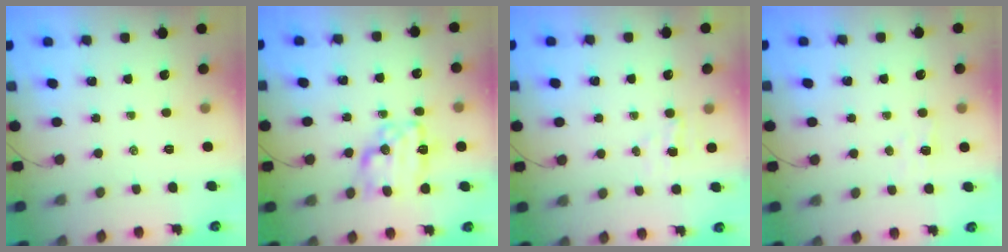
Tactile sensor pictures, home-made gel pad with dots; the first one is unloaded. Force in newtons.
{"total": 13.7, "press": 13.7, "slide": 0.5}
{"total": 3.0, "press": 2.9, "slide": 0.9}
{"total": 3.2, "press": 3.0, "slide": 0.9}